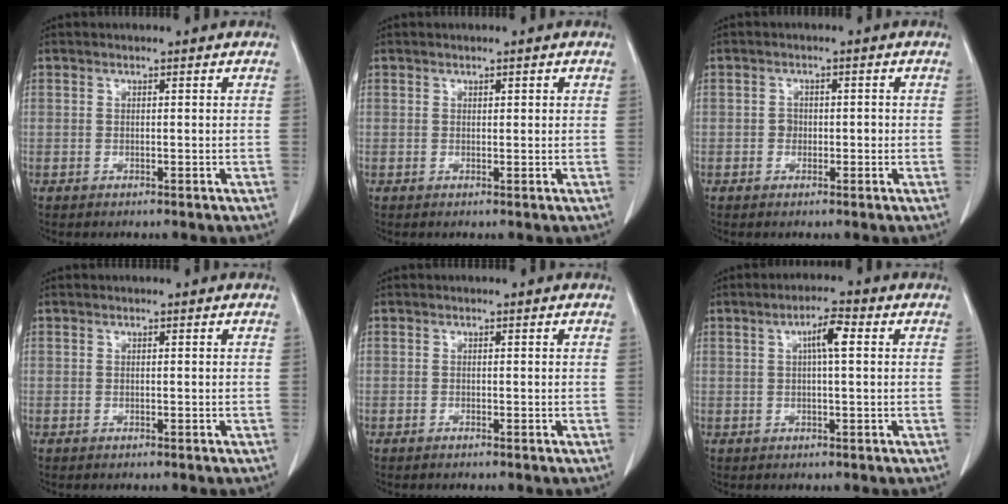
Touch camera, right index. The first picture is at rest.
{"total": 0.7, "force": [0.3, 0.4, 0.5], "torque": [-0.004, 0.000, 0.005]}
{"total": 1.7, "force": [-0.3, 1.4, 0.9], "torque": [-0.012, 0.005, -0.006]}
{"total": 0.0}
{"total": 0.0}
{"total": 3.9, "force": [1.0, 0.5, 3.8], "torque": [-0.067, 0.008, 0.015]}